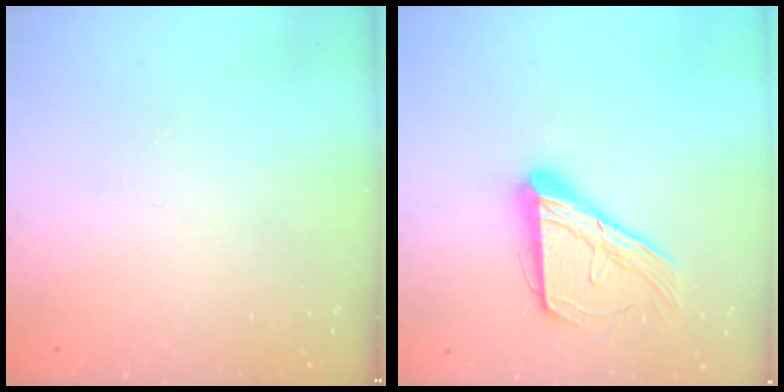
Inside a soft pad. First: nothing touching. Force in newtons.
{"total": 15.8, "press": 15.7, "slide": 1.0}